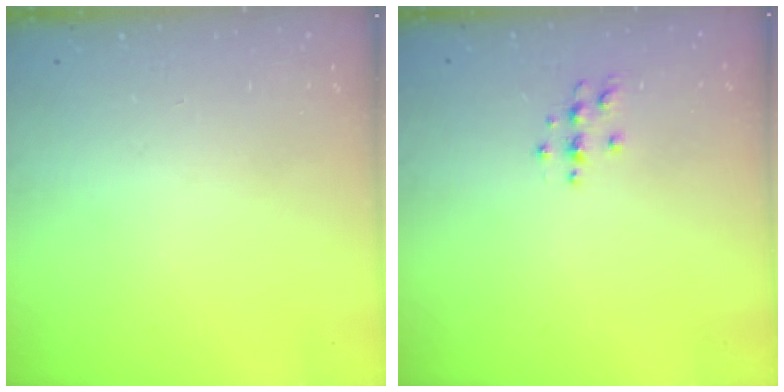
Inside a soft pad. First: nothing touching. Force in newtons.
{"total": 3.7, "press": 3.7, "slide": 0.4}